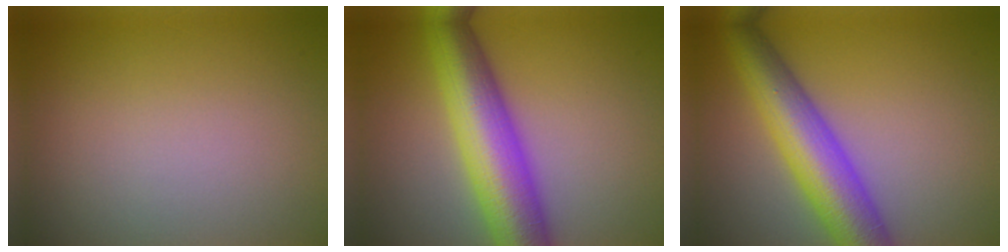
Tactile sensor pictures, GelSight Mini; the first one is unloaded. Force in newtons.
{"total": 9.4, "press": 9.4, "slide": 0.2}
{"total": 8.2, "press": 8.2, "slide": 0.2}